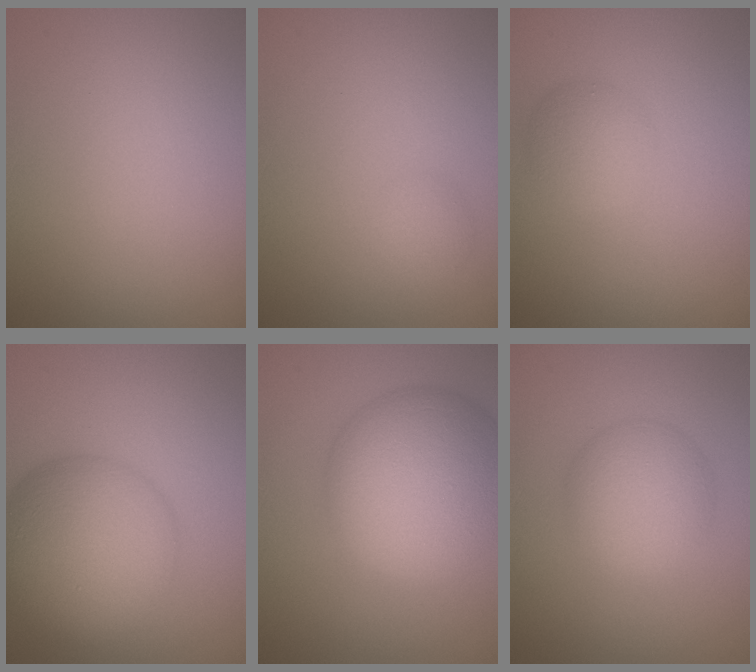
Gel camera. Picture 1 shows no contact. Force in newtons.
{"total": 1.3, "press": 1.3, "slide": 0.1}
{"total": 2.4, "press": 2.4, "slide": 0.0}
{"total": 9.9, "press": 9.9, "slide": 0.2}
{"total": 11.5, "press": 11.5, "slide": 0.6}
{"total": 4.8, "press": 4.8, "slide": 0.1}